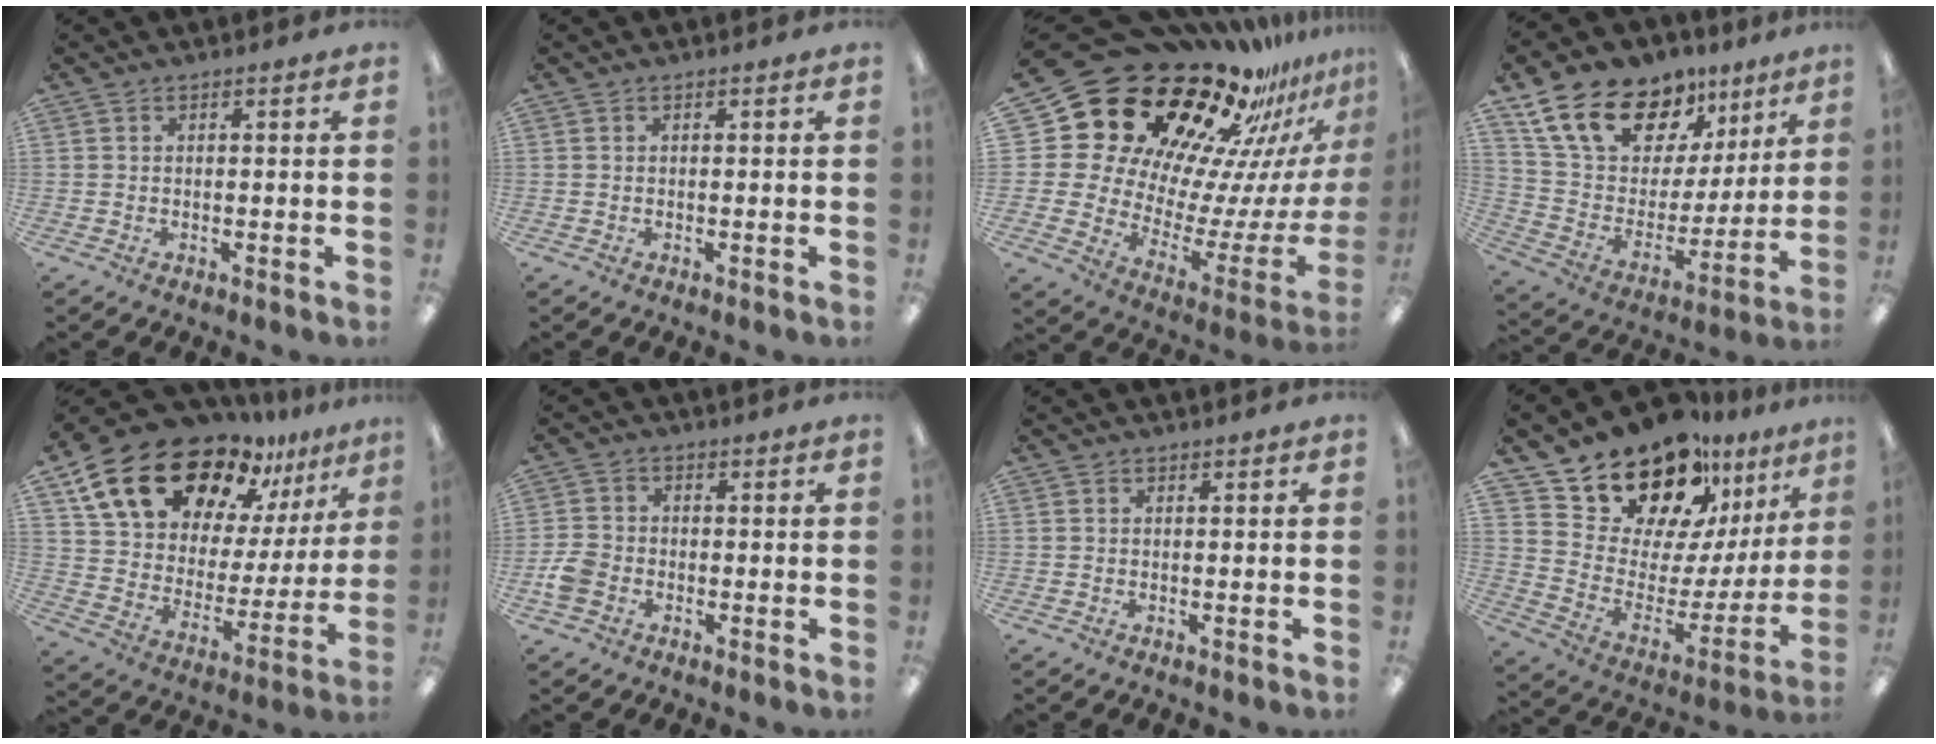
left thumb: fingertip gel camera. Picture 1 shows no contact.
{"total": 0.0}
{"total": 26.2, "force": [18.3, 14.4, 12.0], "torque": [-0.160, -0.192, 0.358]}
{"total": 20.0, "force": [13.0, 12.0, 9.3], "torque": [-0.173, -0.068, 0.240]}
{"total": 19.5, "force": [14.5, 9.6, 8.9], "torque": [-0.160, -0.102, 0.262]}
{"total": 5.1, "force": [-2.0, 4.0, 2.3], "torque": [-0.041, 0.016, -0.034]}
{"total": 0.0}
{"total": 19.8, "force": [16.8, 8.5, 6.3], "torque": [-0.113, -0.135, 0.298]}